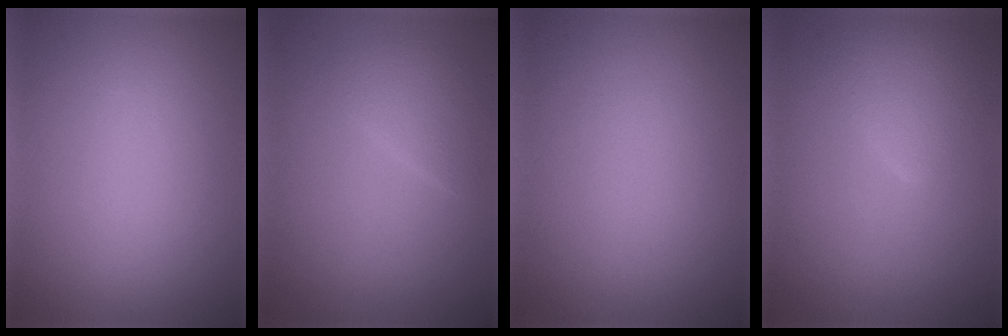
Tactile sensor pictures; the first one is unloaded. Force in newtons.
{"total": 2.2, "press": 2.2, "slide": 0.1}
{"total": 0.0}
{"total": 3.4, "press": 3.4, "slide": 0.1}